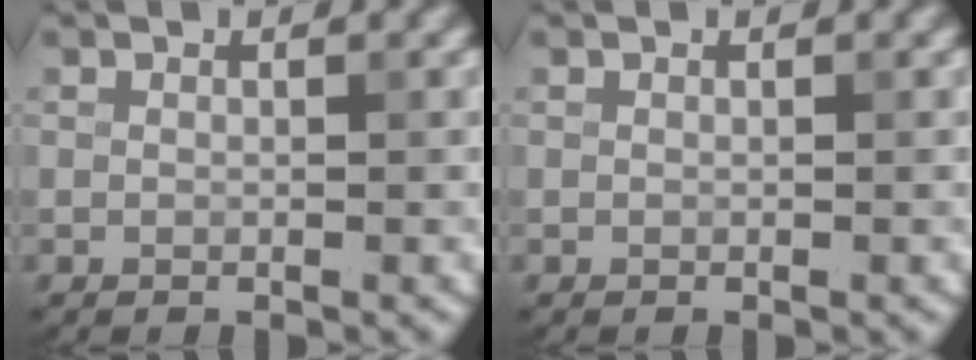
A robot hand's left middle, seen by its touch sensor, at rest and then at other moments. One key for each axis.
{"total": 0.0}